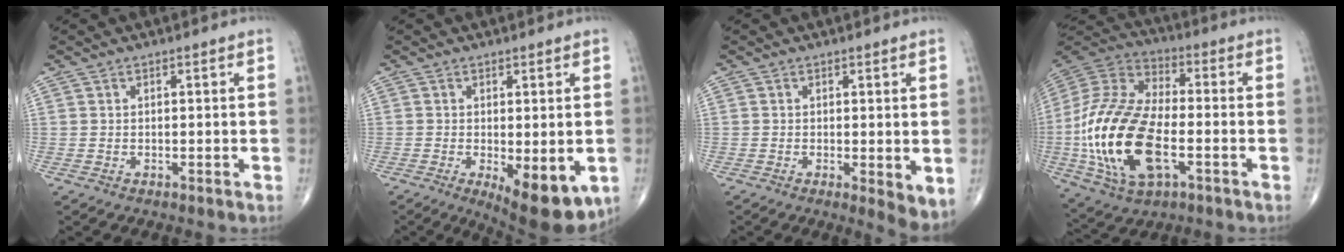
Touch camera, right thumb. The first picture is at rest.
{"total": 10.9, "force": [-3.4, 4.2, 9.5], "torque": [-0.121, -0.022, -0.038]}
{"total": 4.5, "force": [-0.4, 1.4, 4.2], "torque": [-0.060, -0.015, -0.008]}
{"total": 24.1, "force": [-5.3, 12.2, 20.1], "torque": [-0.424, 0.010, -0.093]}